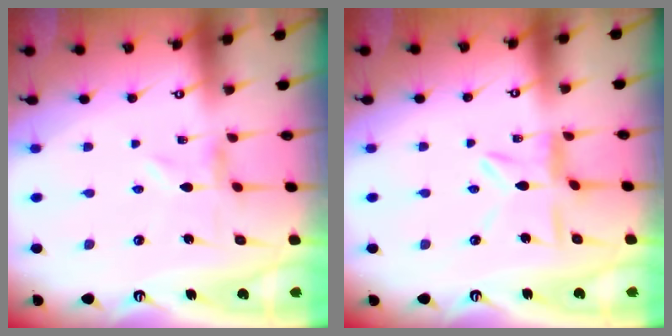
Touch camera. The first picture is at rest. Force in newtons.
{"total": 6.4, "press": 6.4, "slide": 0.4}